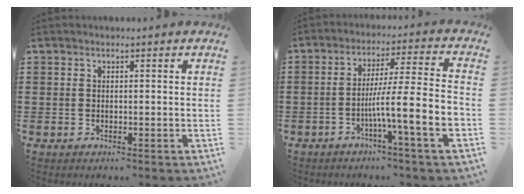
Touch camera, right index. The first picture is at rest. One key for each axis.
{"total": 9.1, "fx": -3.6, "fy": 0.2, "fz": 8.4, "tx": -0.146, "ty": -0.012, "tz": -0.070}